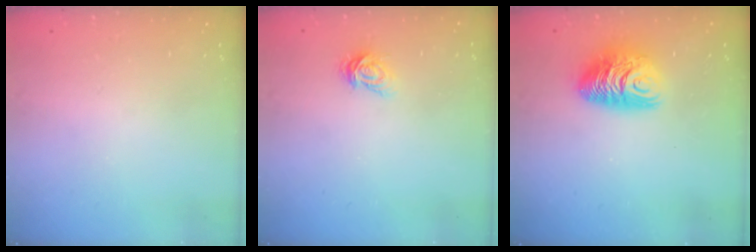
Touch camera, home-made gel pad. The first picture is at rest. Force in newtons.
{"total": 3.4, "press": 3.4, "slide": 0.4}
{"total": 10.7, "press": 10.6, "slide": 1.0}